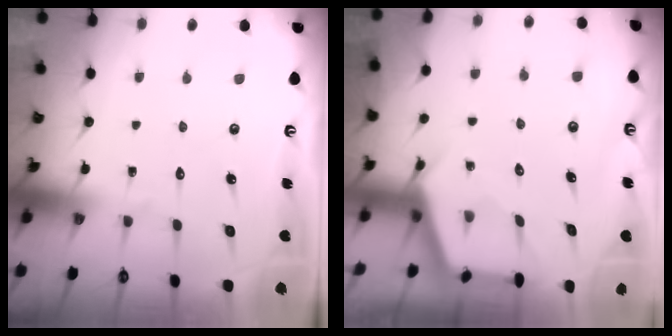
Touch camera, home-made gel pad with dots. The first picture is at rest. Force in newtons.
{"total": 2.6, "press": 2.6, "slide": 0.4}